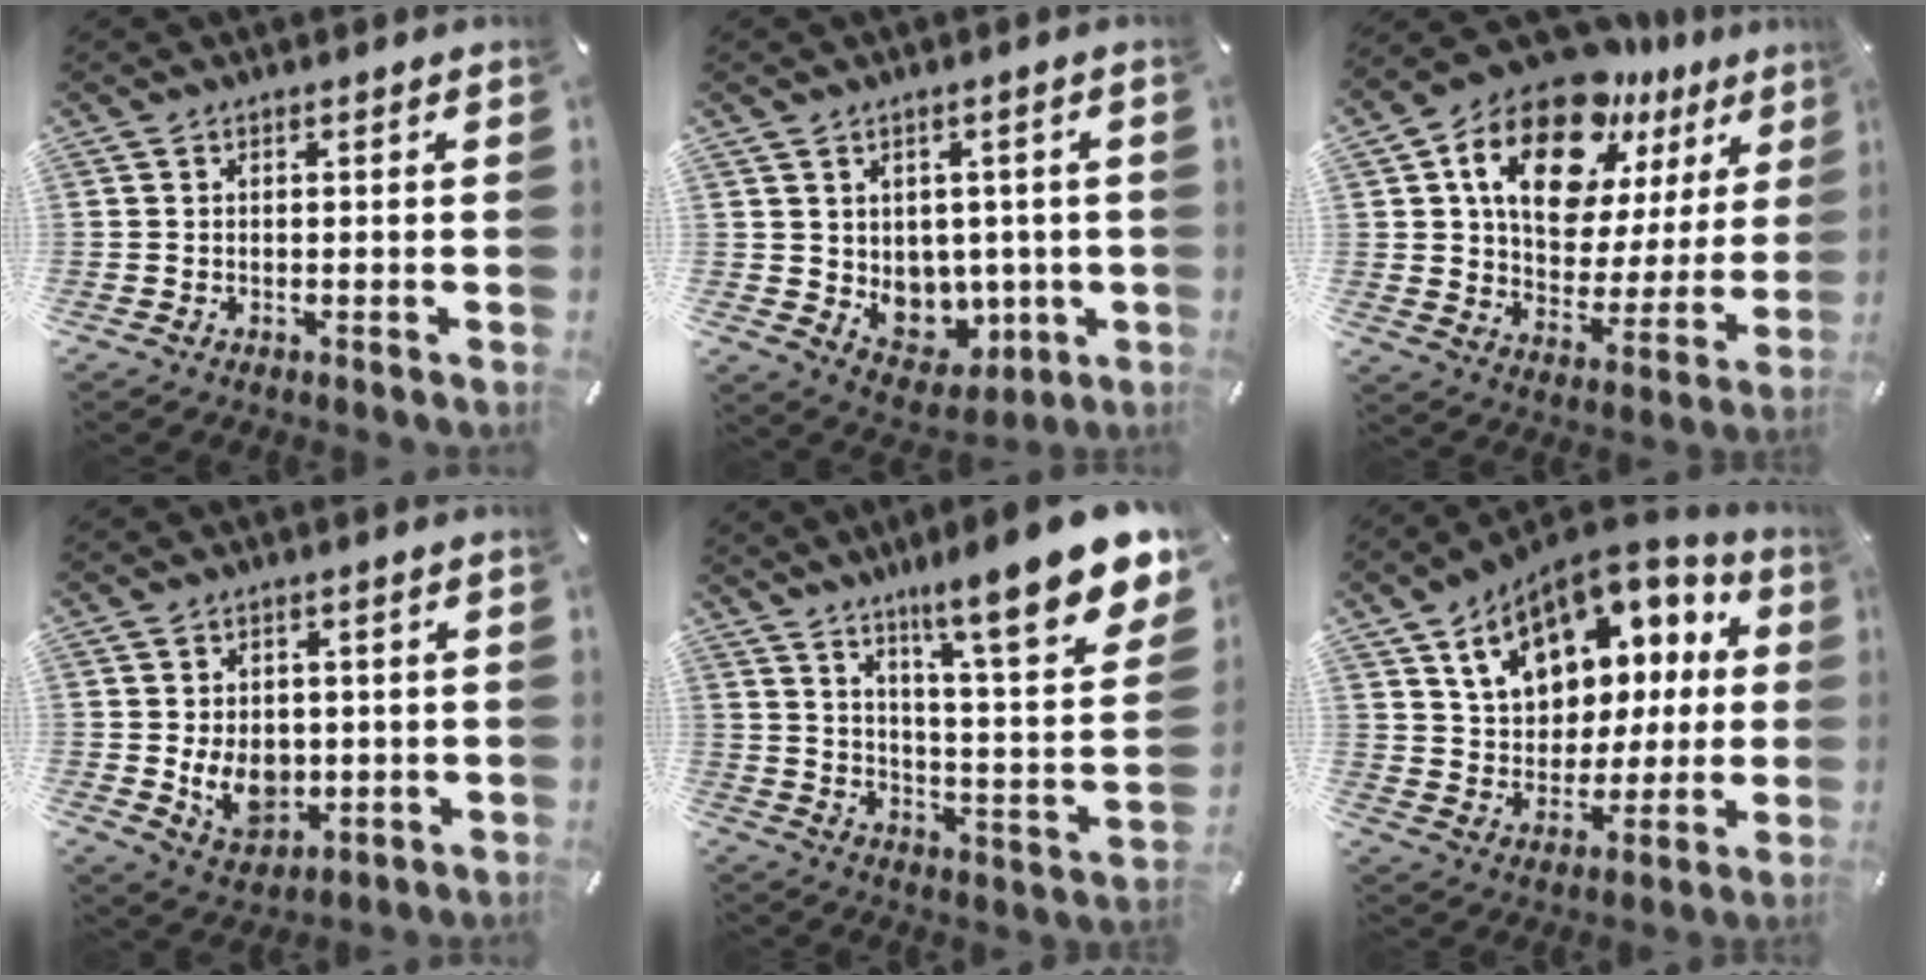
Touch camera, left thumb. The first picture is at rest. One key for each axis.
{"total": 7.5, "fx": 2.4, "fy": 6.9, "fz": 1.7, "tx": -0.018, "ty": -0.036, "tz": 0.059}
{"total": 19.4, "fx": 13.1, "fy": 10.6, "fz": 9.6, "tx": -0.166, "ty": -0.084, "tz": 0.229}
{"total": 8.5, "fx": -0.7, "fy": 6.9, "fz": 4.9, "tx": -0.092, "ty": 0.001, "tz": -0.009}
{"total": 16.5, "fx": 12.1, "fy": 2.8, "fz": 10.9, "tx": -0.159, "ty": -0.105, "tz": 0.189}
{"total": 15.0, "fx": 7.5, "fy": 10.6, "fz": 7.5, "tx": -0.117, "ty": -0.048, "tz": 0.137}